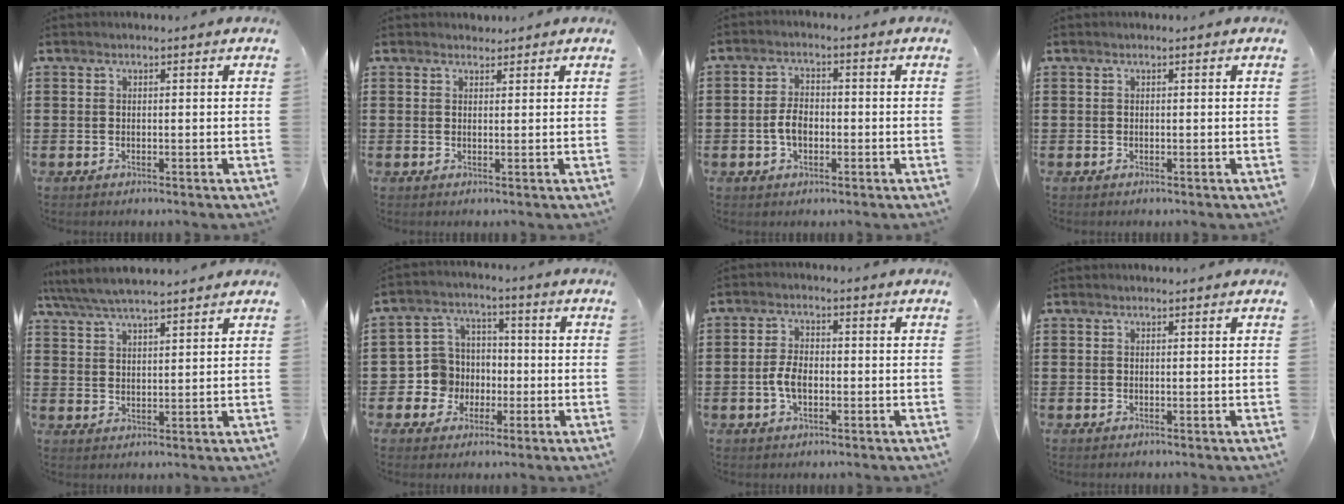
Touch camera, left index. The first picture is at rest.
{"total": 1.4, "force": [1.2, 0.6, 0.1], "torque": [-0.005, 0.004, 0.024]}
{"total": 3.9, "force": [-0.8, 2.3, 3.0], "torque": [-0.071, 0.001, -0.020]}
{"total": 0.0}
{"total": 5.2, "force": [4.7, 0.8, 2.1], "torque": [-0.056, -0.013, 0.084]}
{"total": 6.6, "force": [-1.1, 6.5, 0.6], "torque": [-0.055, 0.004, -0.022]}
{"total": 4.1, "force": [-0.9, 2.2, 3.4], "torque": [-0.083, -0.001, -0.022]}
{"total": 0.0}